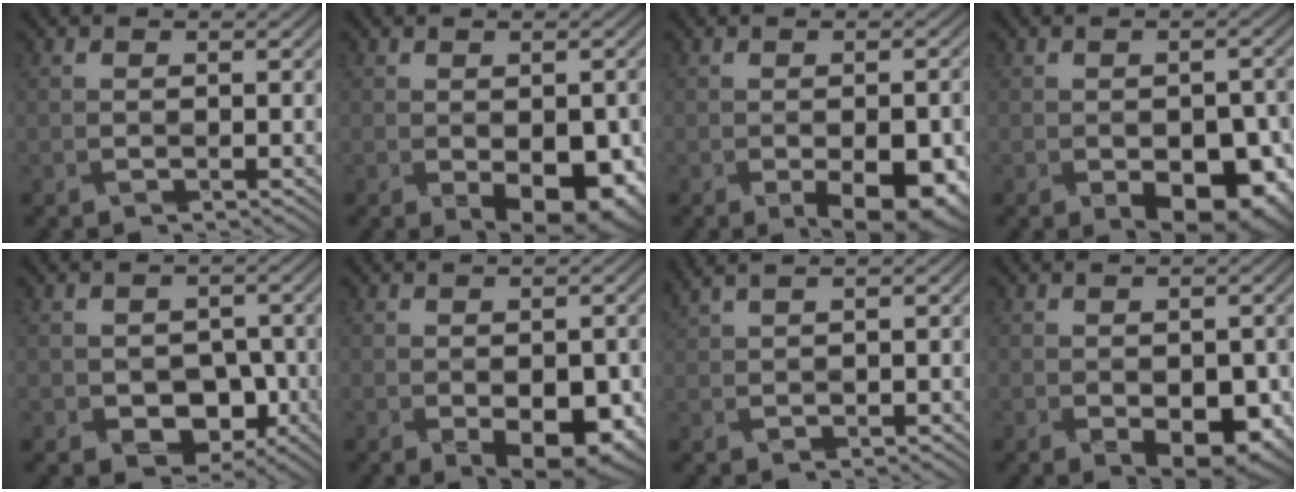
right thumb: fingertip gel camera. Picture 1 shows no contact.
{"total": 10.0, "force": [-3.6, 5.3, 7.6], "torque": [-0.089, -0.022, -0.021]}
{"total": 8.7, "force": [-3.7, 3.7, 7.0], "torque": [-0.080, -0.008, -0.032]}
{"total": 10.4, "force": [-4.7, 5.7, 7.3], "torque": [-0.081, -0.015, -0.048]}
{"total": 5.2, "force": [-2.2, 3.8, 2.7], "torque": [-0.041, -0.016, -0.027]}
{"total": 7.9, "force": [-2.8, 4.2, 6.1], "torque": [-0.089, -0.018, -0.017]}
{"total": 3.2, "force": [2.2, 0.8, 2.2], "torque": [-0.048, 0.019, 0.035]}
{"total": 6.8, "force": [-2.4, 3.7, 5.2], "torque": [-0.078, -0.019, -0.014]}